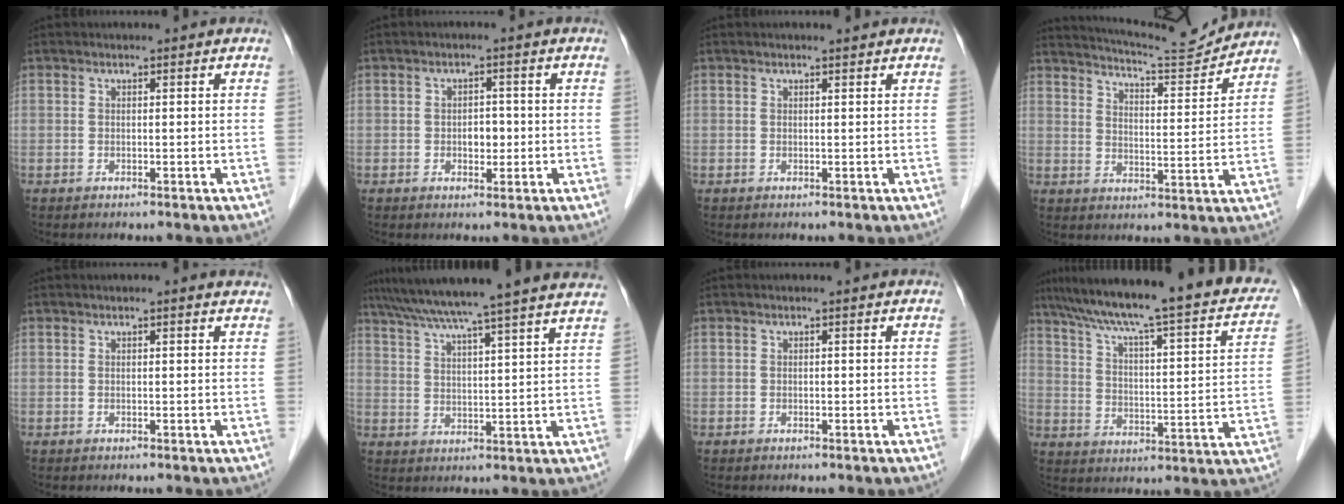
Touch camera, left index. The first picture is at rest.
{"total": 2.5, "force": [-0.4, 1.6, 1.9], "torque": [-0.026, 0.005, -0.003]}
{"total": 0.9, "force": [0.8, 0.0, 0.4], "torque": [-0.009, 0.004, 0.013]}
{"total": 12.1, "force": [11.9, -0.2, 2.2], "torque": [-0.043, -0.009, 0.171]}
{"total": 1.5, "force": [1.2, 0.2, 0.8], "torque": [-0.011, 0.007, 0.007]}
{"total": 20.9, "force": [18.3, -1.5, 9.9], "torque": [-0.171, -0.002, 0.246]}
{"total": 0.0}
{"total": 27.7, "force": [22.1, 4.1, 16.1], "torque": [-0.248, 0.004, 0.291]}